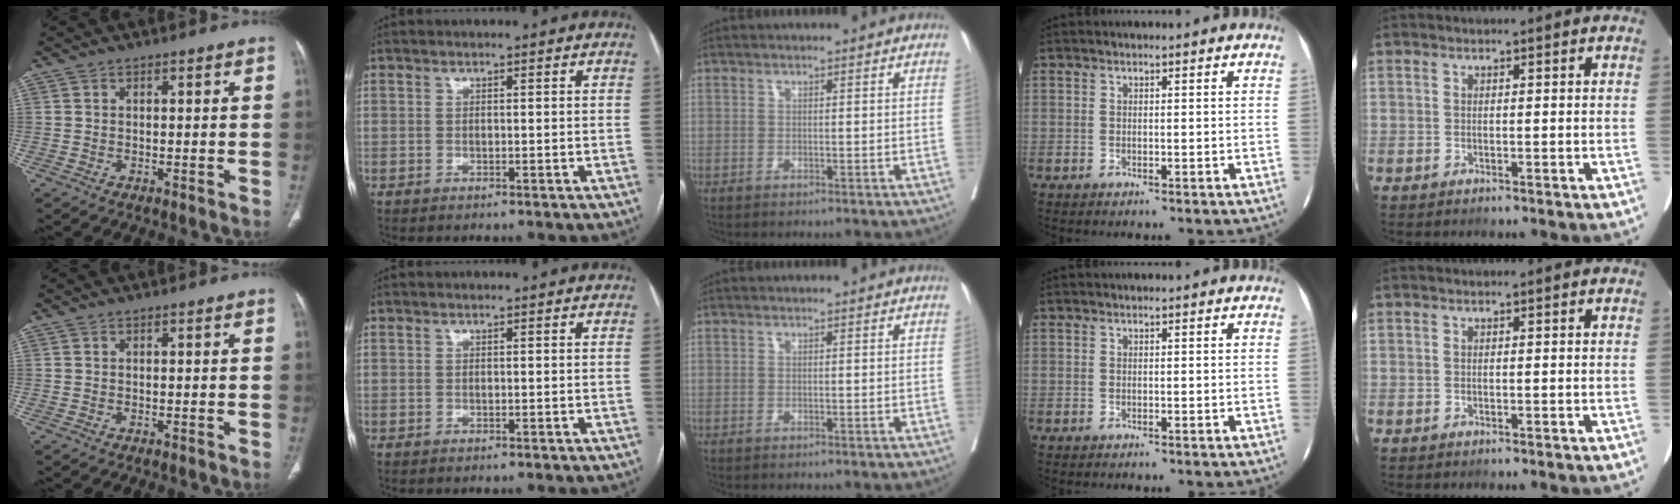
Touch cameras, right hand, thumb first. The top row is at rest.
{}